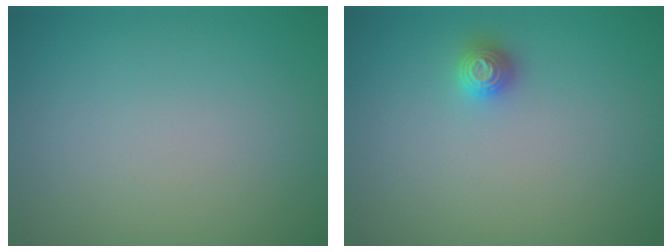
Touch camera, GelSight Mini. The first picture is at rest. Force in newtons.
{"total": 1.3, "press": 1.2, "slide": 0.3}